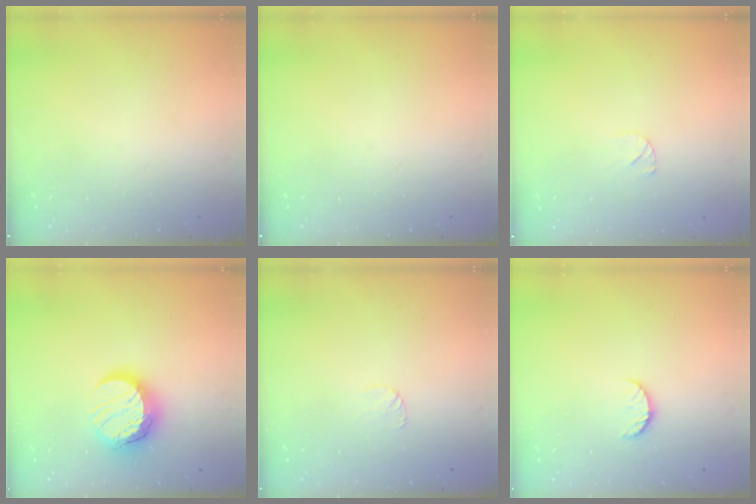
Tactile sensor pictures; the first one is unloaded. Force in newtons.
{"total": 0.0}
{"total": 3.8, "press": 3.8, "slide": 0.4}
{"total": 12.3, "press": 12.2, "slide": 1.0}
{"total": 3.7, "press": 3.7, "slide": 0.4}
{"total": 6.5, "press": 6.5, "slide": 0.7}